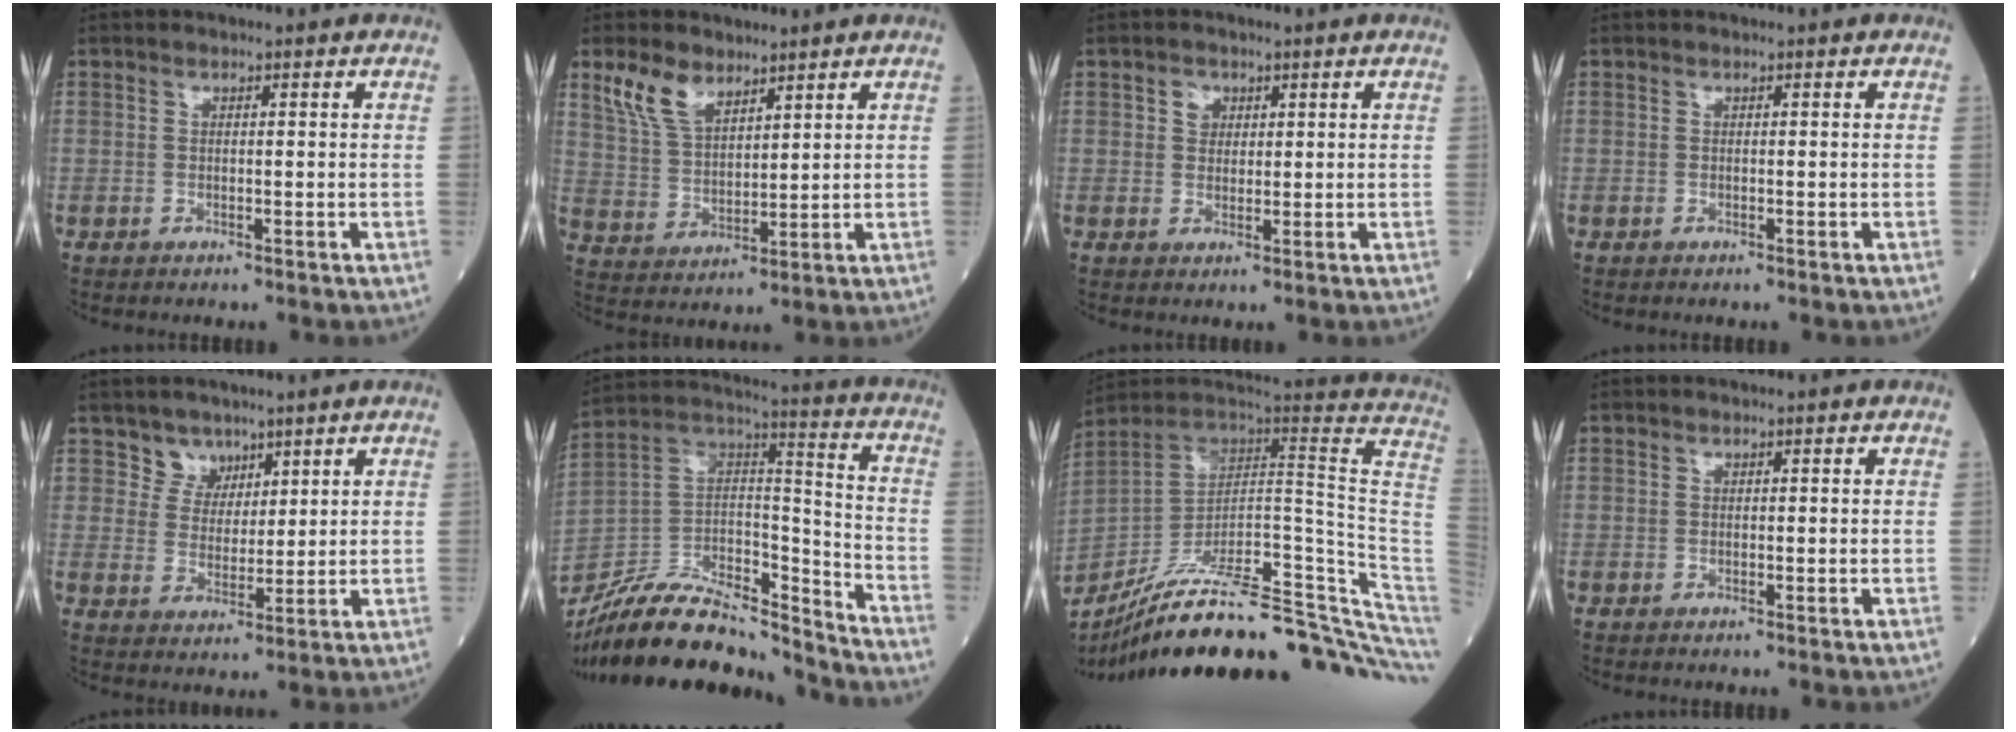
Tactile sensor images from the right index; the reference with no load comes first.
{"total": 7.3, "force": [5.1, 3.4, 3.9], "torque": [-0.089, 0.012, 0.109]}
{"total": 1.9, "force": [0.8, 1.6, 0.7], "torque": [-0.009, 0.005, 0.010]}
{"total": 0.0}
{"total": 4.0, "force": [3.0, 2.7, -0.1], "torque": [0.009, -0.001, 0.052]}
{"total": 22.9, "force": [-20.8, 4.4, 8.5], "torque": [-0.171, 0.019, -0.361]}
{"total": 32.4, "force": [-26.1, 3.0, 19.0], "torque": [-0.173, 0.000, -0.374]}
{"total": 0.0}